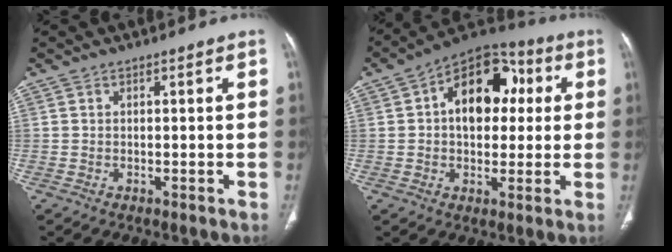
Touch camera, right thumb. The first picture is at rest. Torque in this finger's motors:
{"motor_torque": [-1.03, 1.41, 0.05, 0.08, 0.11]}